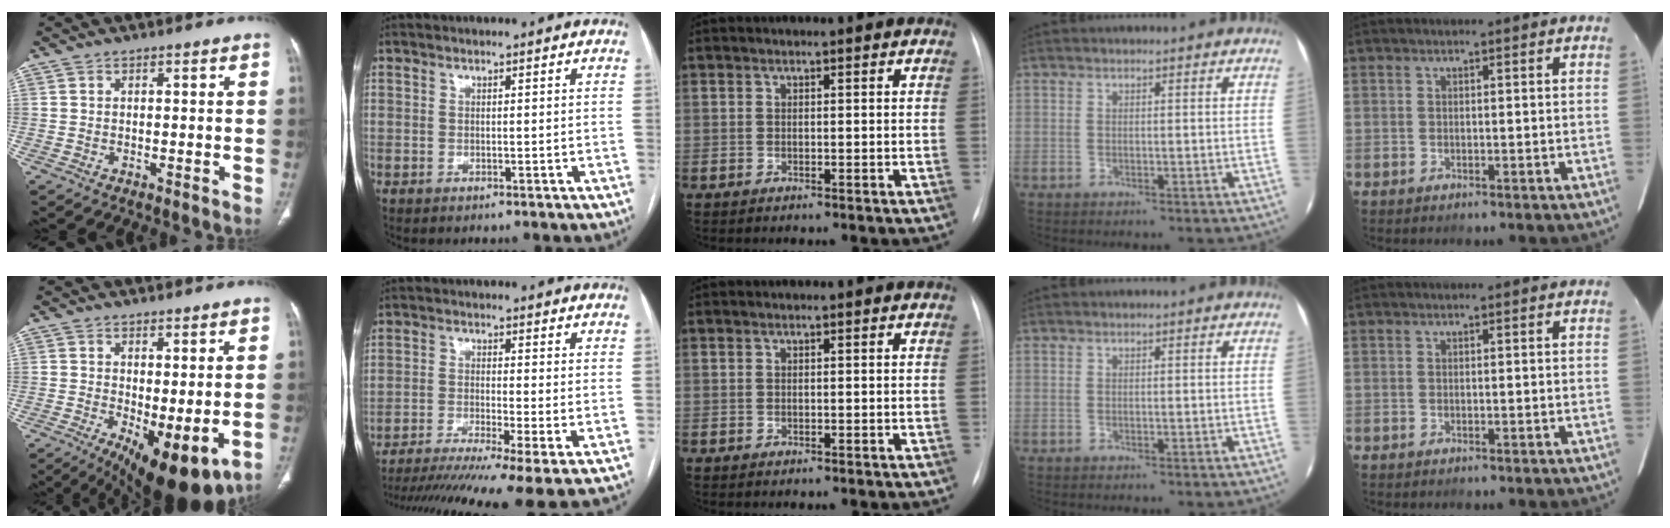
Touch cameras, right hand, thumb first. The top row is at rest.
{"thumb": {"total": 12.1, "force": [-2.9, 4.5, 10.8], "torque": [-0.160, -0.022, -0.028]}, "index": {"total": 14.6, "force": [-10.7, -0.2, 10.0], "torque": [-0.151, -0.027, -0.171]}}